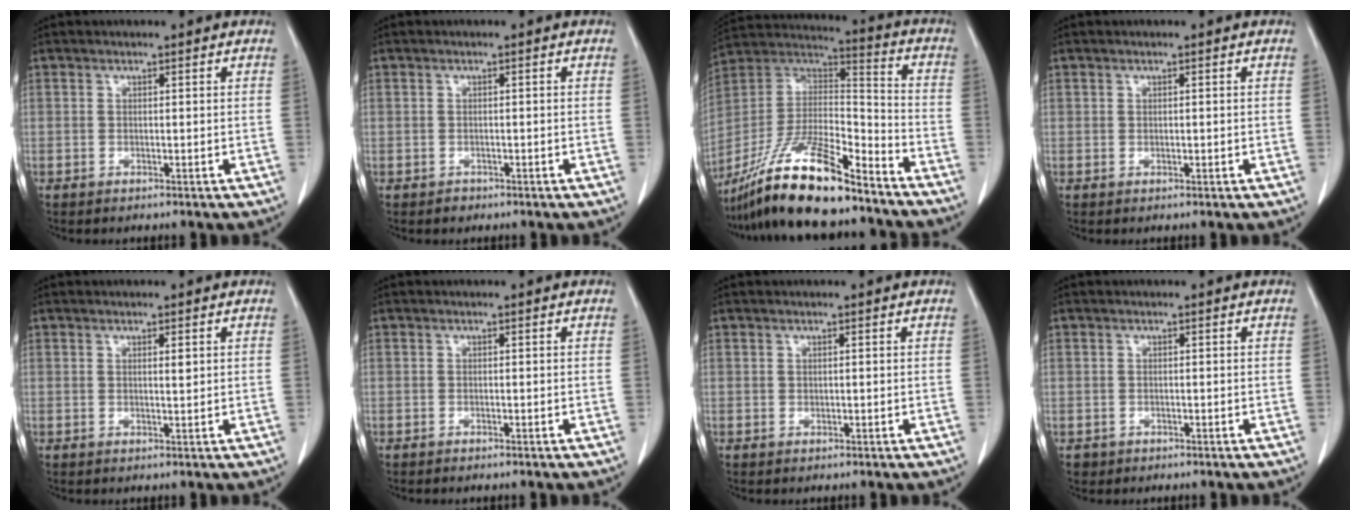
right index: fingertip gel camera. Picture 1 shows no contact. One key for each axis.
{"total": 1.0, "fx": -0.7, "fy": 0.7, "fz": 0.0, "tx": -0.002, "ty": 0.002, "tz": -0.012}
{"total": 21.0, "fx": -16.5, "fy": 3.4, "fz": 12.5, "tx": -0.253, "ty": -0.008, "tz": -0.301}
{"total": 0.0}
{"total": 1.0, "fx": 0.5, "fy": 0.1, "fz": 0.9, "tx": -0.015, "ty": 0.001, "tz": 0.011}
{"total": 1.0, "fx": -0.9, "fy": 0.1, "fz": 0.5, "tx": -0.011, "ty": -0.002, "tz": -0.011}
{"total": 0.0}
{"total": 1.4, "fx": -0.7, "fy": 1.2, "fz": -0.1, "tx": -0.008, "ty": 0.004, "tz": -0.013}